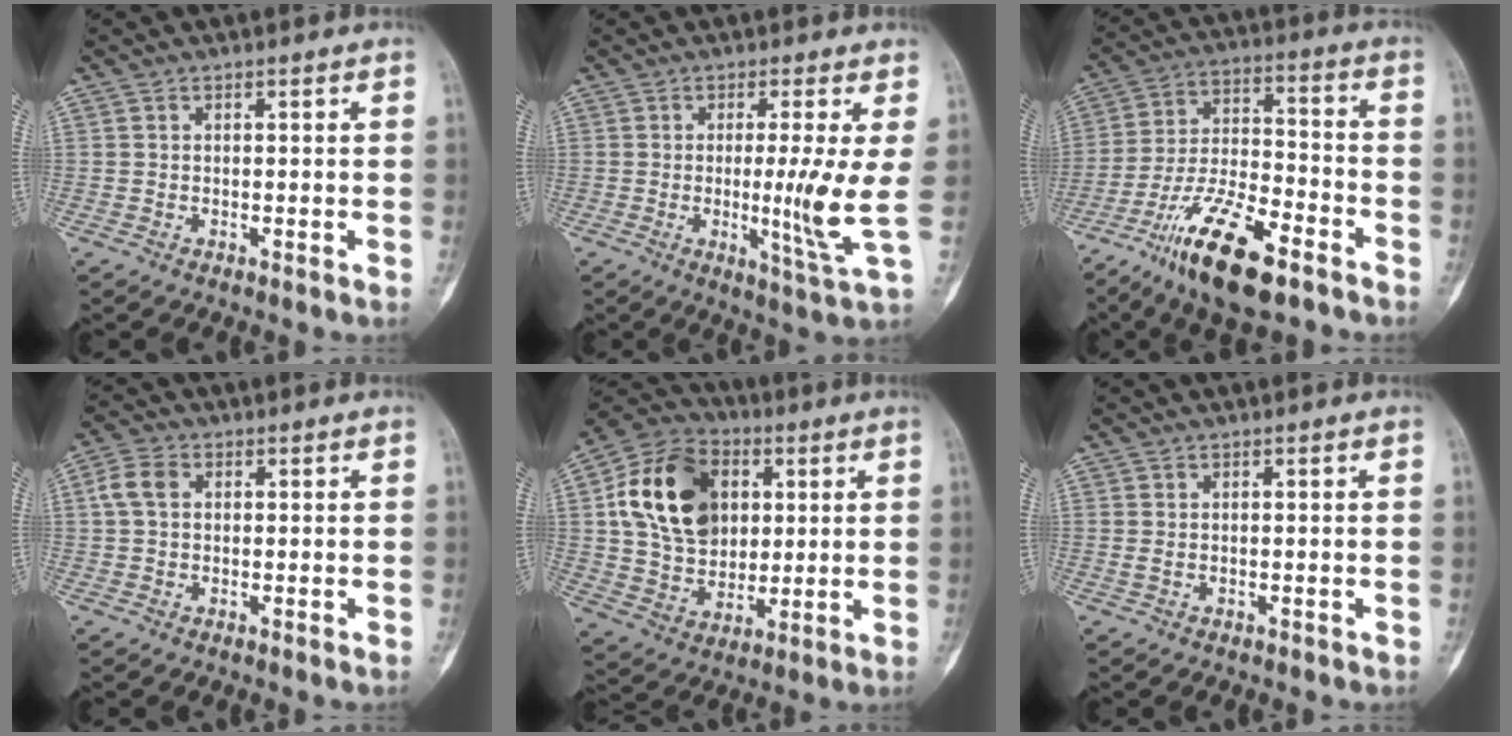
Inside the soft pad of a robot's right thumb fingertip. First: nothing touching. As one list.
[{"total": 8.3, "force": [0.2, -0.7, 8.3], "torque": [-0.155, -0.030, -0.001]}, {"total": 17.6, "force": [-11.1, 5.7, 12.4], "torque": [-0.229, 0.064, -0.200]}, {"total": 4.3, "force": [0.7, 3.1, 3.0], "torque": [-0.065, 0.013, 0.007]}, {"total": 19.8, "force": [4.5, 14.7, 12.5], "torque": [-0.200, 0.003, 0.082]}, {"total": 0.9, "force": [0.0, 0.6, 0.6], "torque": [-0.014, 0.000, 0.003]}]